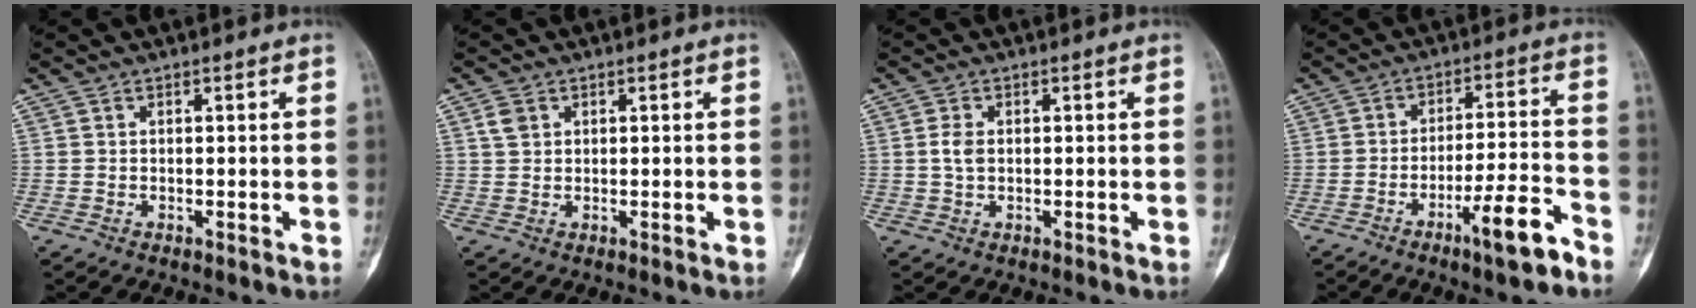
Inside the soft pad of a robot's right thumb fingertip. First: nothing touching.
{"total": 2.2, "force": [1.0, 1.7, 1.0], "torque": [-0.014, 0.003, 0.020]}
{"total": 2.4, "force": [0.1, 1.4, 1.9], "torque": [-0.038, 0.003, 0.000]}
{"total": 9.7, "force": [-6.1, 1.5, 7.4], "torque": [-0.119, 0.042, -0.095]}